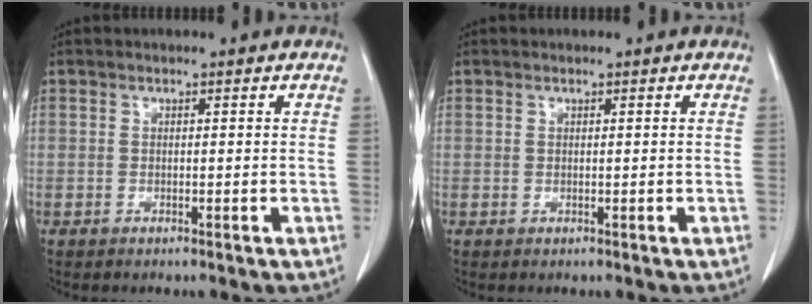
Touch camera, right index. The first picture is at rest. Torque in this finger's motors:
{"motor_torque": [0.00, 0.00, 0.01, 0.00]}